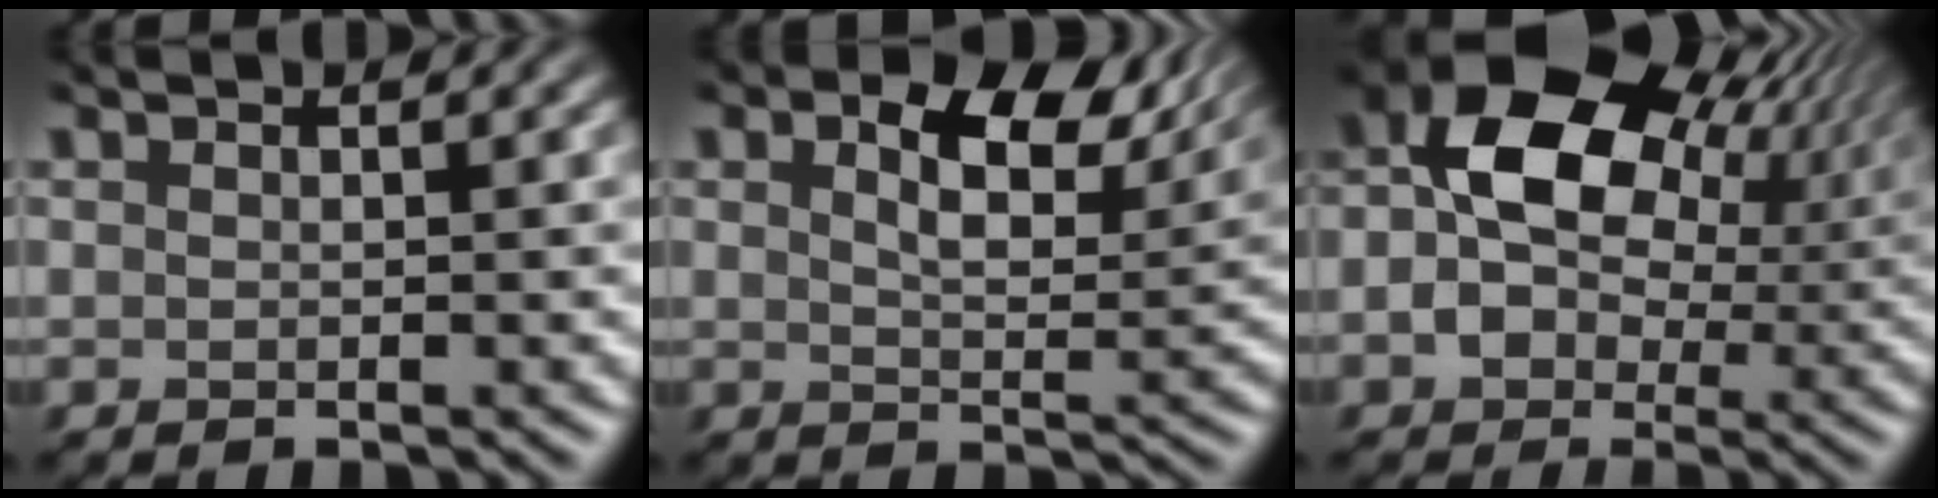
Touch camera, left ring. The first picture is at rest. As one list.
[{"total": 6.2, "force": [2.5, 3.5, 4.5], "torque": [-0.090, -0.009, 0.049]}, {"total": 13.1, "force": [1.0, 9.8, 8.6], "torque": [-0.159, -0.002, 0.033]}]